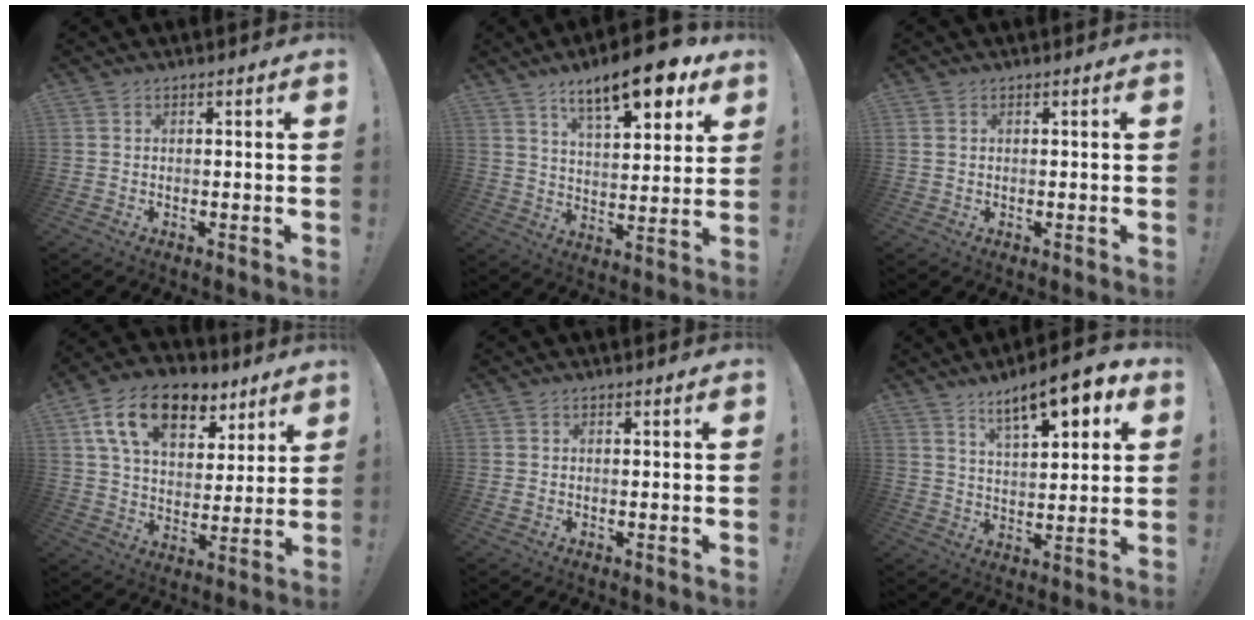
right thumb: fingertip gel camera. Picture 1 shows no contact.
{"total": 15.9, "force": [9.9, 5.0, 11.4], "torque": [-0.179, -0.052, 0.159]}
{"total": 0.9, "force": [0.4, 0.6, 0.5], "torque": [-0.014, 0.003, 0.008]}
{"total": 17.9, "force": [9.8, 10.4, 10.8], "torque": [-0.180, -0.038, 0.178]}
{"total": 0.7, "force": [0.2, 0.6, 0.3], "torque": [-0.001, 0.001, 0.002]}
{"total": 12.5, "force": [7.4, 3.8, 9.3], "torque": [-0.141, -0.037, 0.120]}